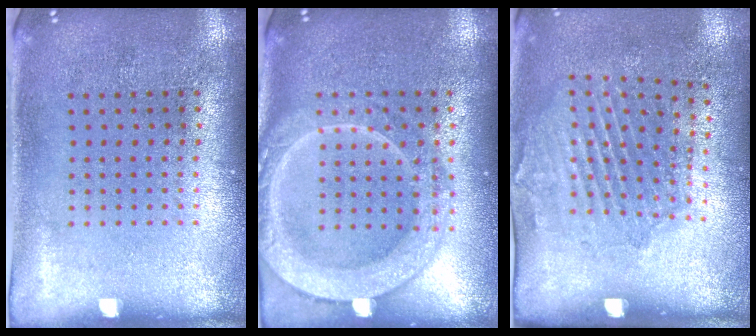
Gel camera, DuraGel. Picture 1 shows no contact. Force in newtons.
{"total": 2.2, "press": 2.2, "slide": 0.3}
{"total": 1.9, "press": 1.3, "slide": 1.4}